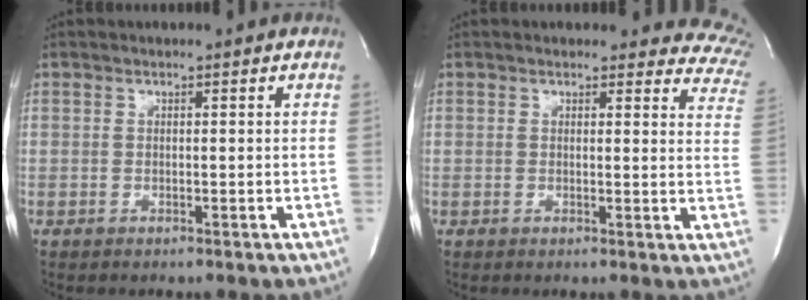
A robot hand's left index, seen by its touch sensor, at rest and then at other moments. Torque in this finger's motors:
{"motor_torque": [0.32, -0.33, -0.02, -0.02]}